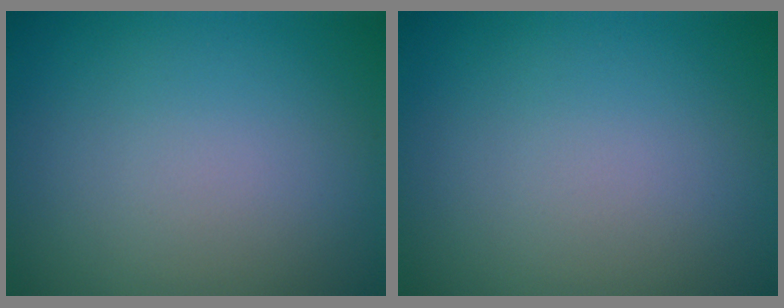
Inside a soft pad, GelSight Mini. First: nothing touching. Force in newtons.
{"total": 0.0}